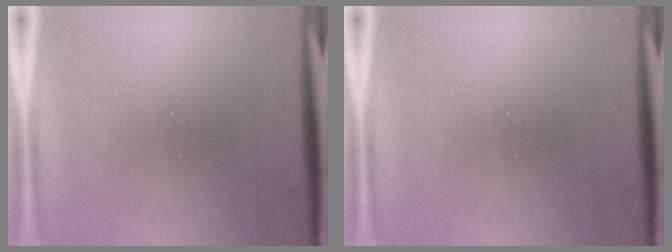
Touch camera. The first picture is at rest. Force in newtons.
{"total": 0.0}